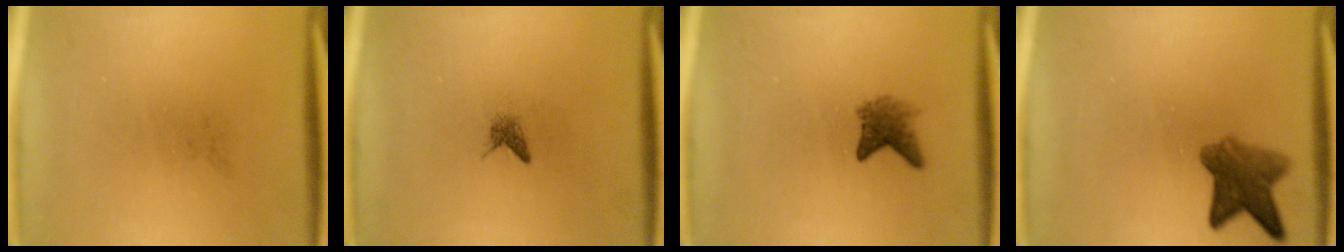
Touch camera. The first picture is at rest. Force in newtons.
{"total": 1.0}
{"total": 2.7}
{"total": 5.7}